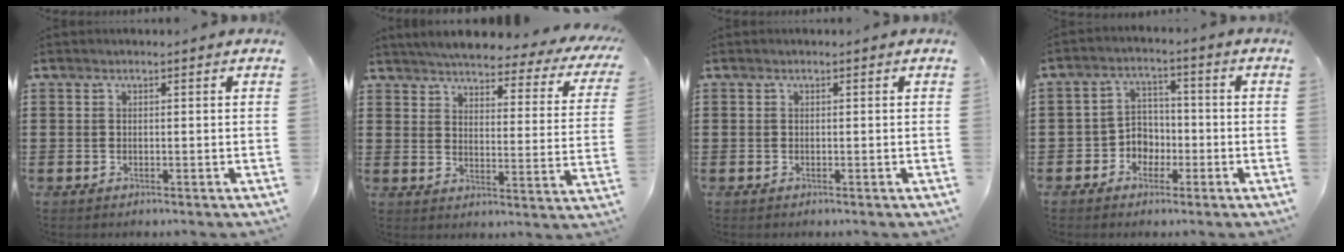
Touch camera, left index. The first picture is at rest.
{"total": 4.4, "force": [4.2, 0.0, 1.5], "torque": [-0.046, -0.040, 0.064]}
{"total": 0.0}
{"total": 4.3, "force": [-2.2, 3.5, 1.2], "torque": [-0.035, 0.009, -0.046]}